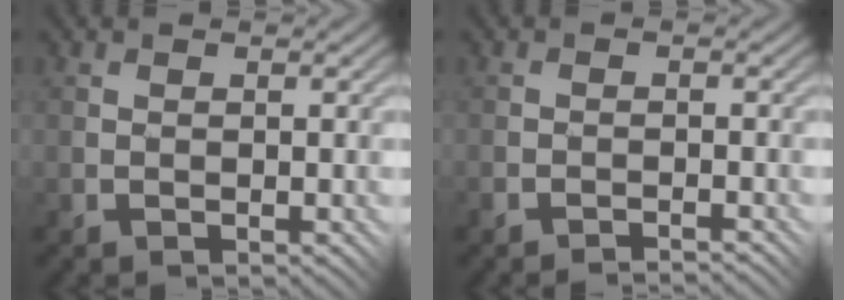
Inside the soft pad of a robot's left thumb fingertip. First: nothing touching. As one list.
[{"total": 1.5, "force": [-1.3, -0.6, -0.4], "torque": [0.009, 0.010, -0.033]}]